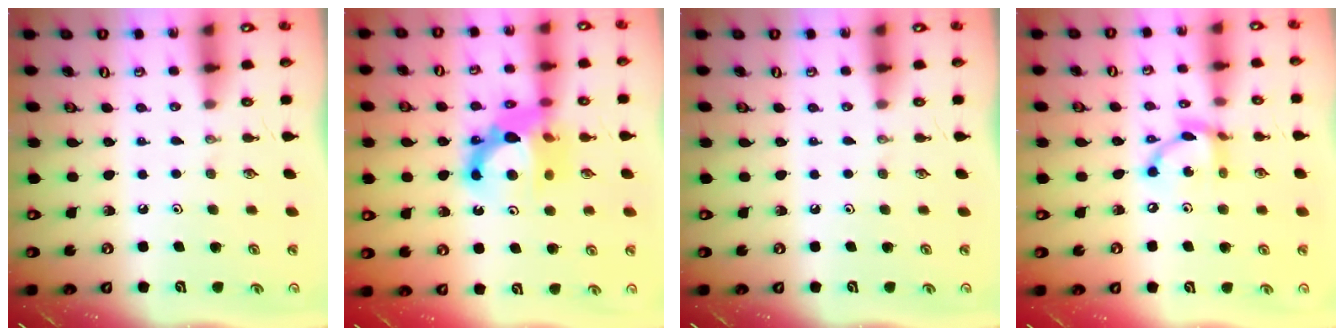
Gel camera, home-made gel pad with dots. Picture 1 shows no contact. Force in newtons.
{"total": 12.7, "press": 12.5, "slide": 2.1}
{"total": 0.0}
{"total": 11.0, "press": 11.0, "slide": 0.7}